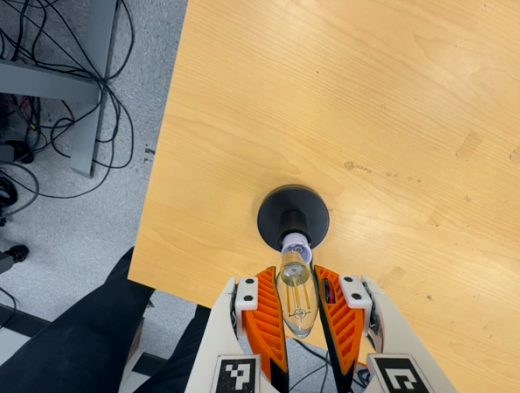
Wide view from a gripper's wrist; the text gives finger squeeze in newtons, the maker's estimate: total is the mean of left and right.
{"total": 15.3, "left": 15.9, "right": 14.8}